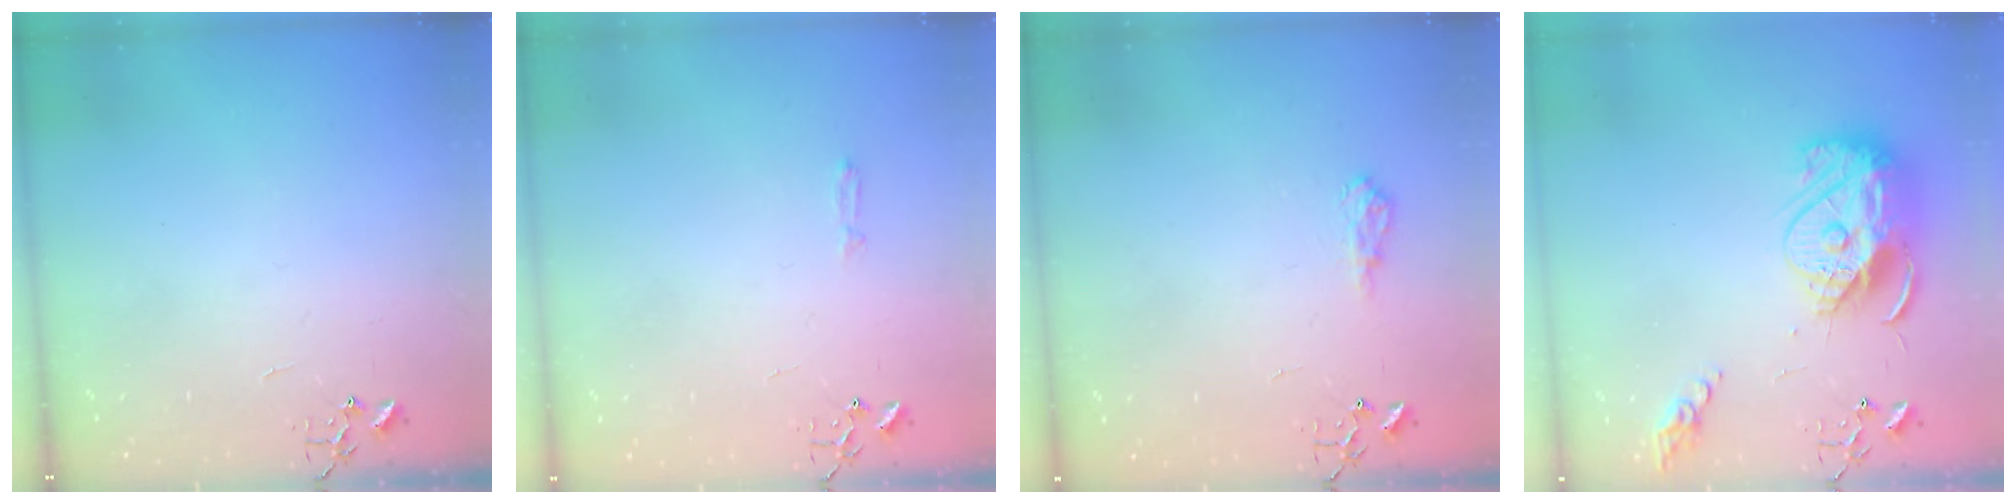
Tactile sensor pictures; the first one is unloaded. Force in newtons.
{"total": 2.8, "press": 2.8, "slide": 0.4}
{"total": 9.0, "press": 9.0, "slide": 0.9}
{"total": 16.0, "press": 15.9, "slide": 1.4}